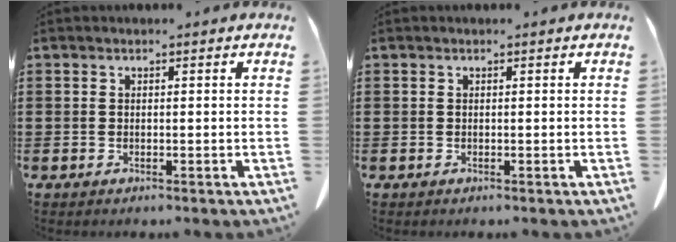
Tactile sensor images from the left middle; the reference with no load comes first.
{"total": 0.0}